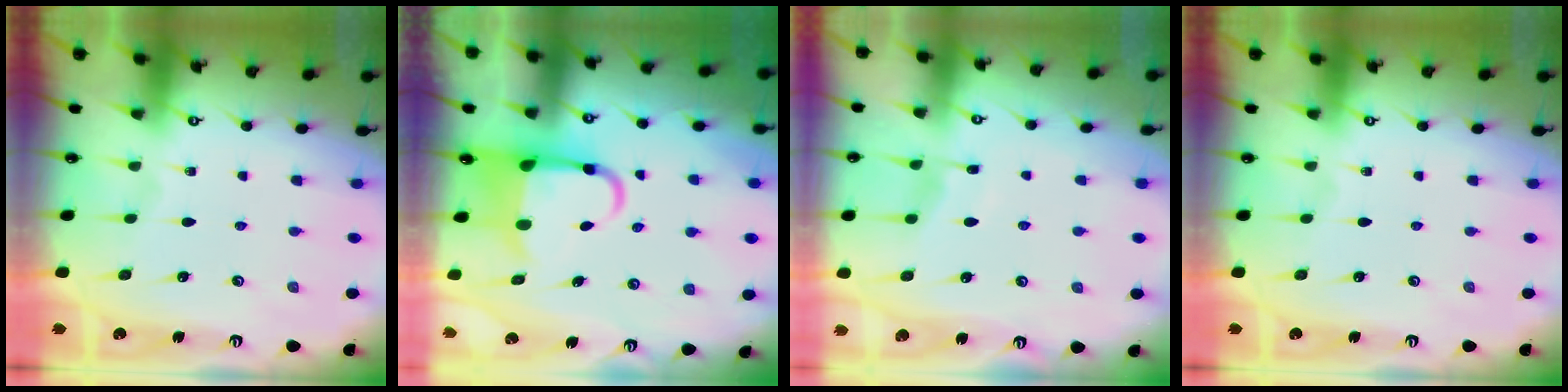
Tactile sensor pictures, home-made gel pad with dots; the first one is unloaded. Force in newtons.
{"total": 6.5, "press": 6.3, "slide": 1.4}
{"total": 4.5, "press": 4.5, "slide": 0.5}
{"total": 0.0}